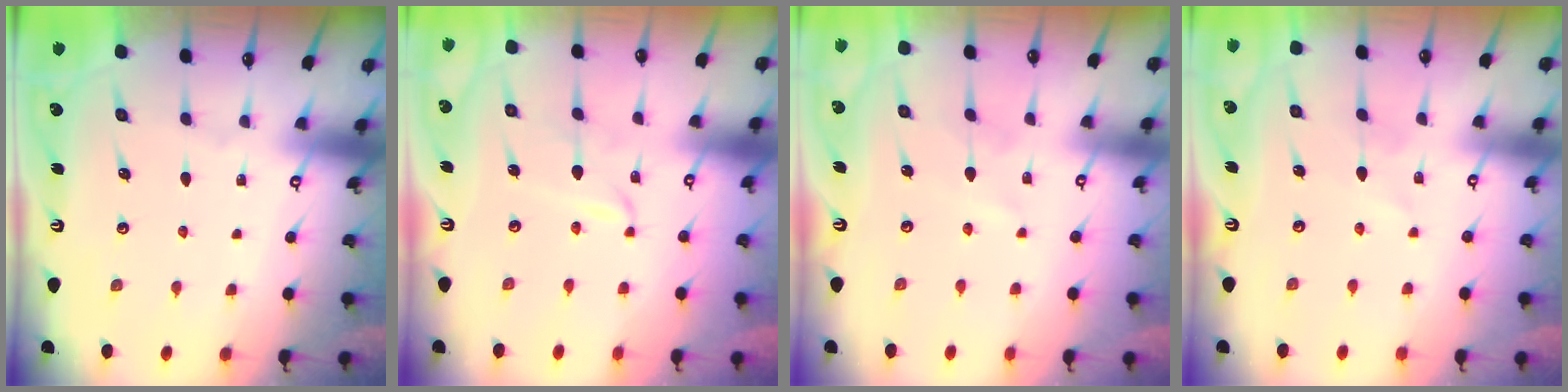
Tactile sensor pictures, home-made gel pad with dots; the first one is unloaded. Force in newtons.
{"total": 1.9, "press": 1.8, "slide": 0.3}
{"total": 3.6, "press": 3.5, "slide": 0.4}
{"total": 1.8, "press": 1.8, "slide": 0.2}